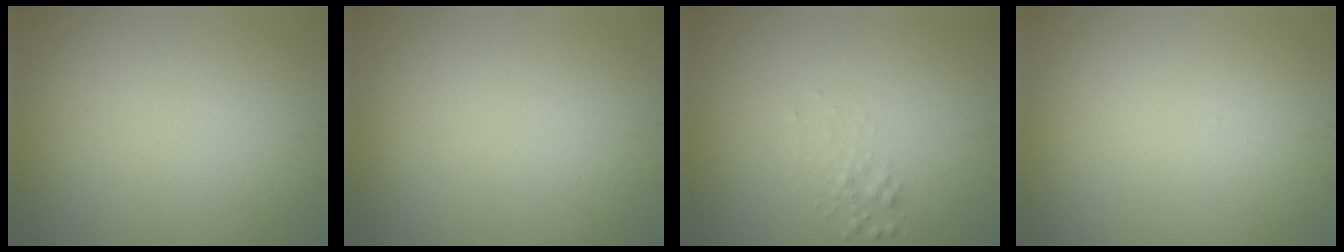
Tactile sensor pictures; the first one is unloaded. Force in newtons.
{"total": 0.0}
{"total": 1.0, "press": 1.0, "slide": 0.0}
{"total": 0.0}